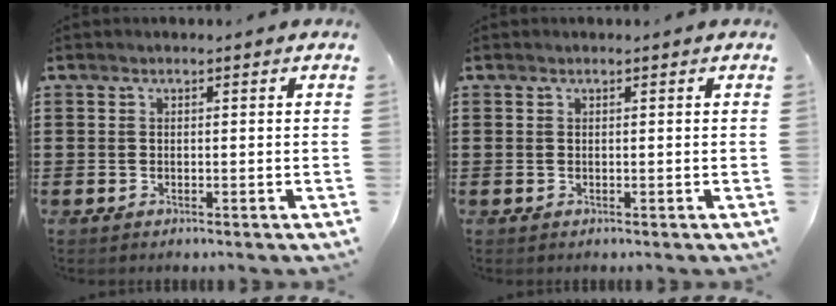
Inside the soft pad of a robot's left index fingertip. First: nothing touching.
{"total": 0.0}